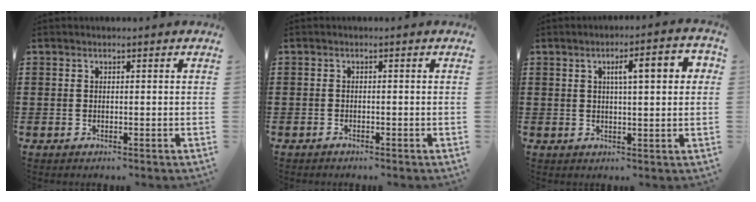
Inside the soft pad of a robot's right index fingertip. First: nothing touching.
{"total": 0.6, "force": [-0.6, 0.1, 0.0], "torque": [-0.001, 0.000, -0.012]}
{"total": 5.6, "force": [1.4, 1.3, 5.3], "torque": [-0.087, 0.002, 0.016]}